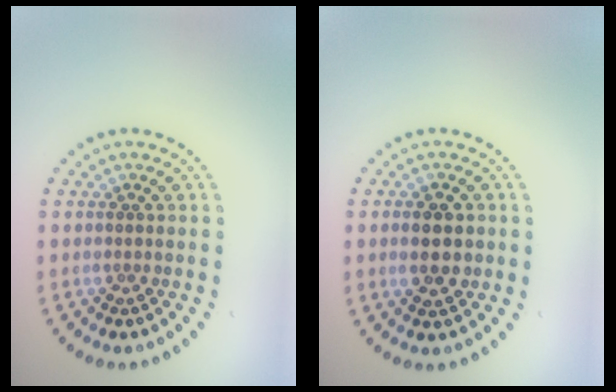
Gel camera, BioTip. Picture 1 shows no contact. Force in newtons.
{"total": 3.6, "press": 3.6, "slide": 0.0}